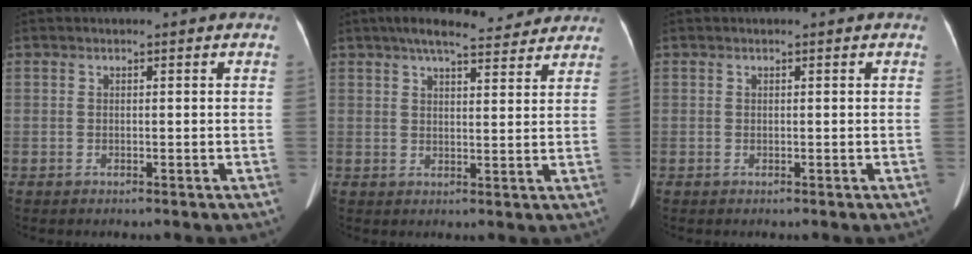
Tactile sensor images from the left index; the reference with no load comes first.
{"total": 11.6, "force": [10.2, 2.5, 5.1], "torque": [-0.072, 0.027, 0.132]}
{"total": 0.0}